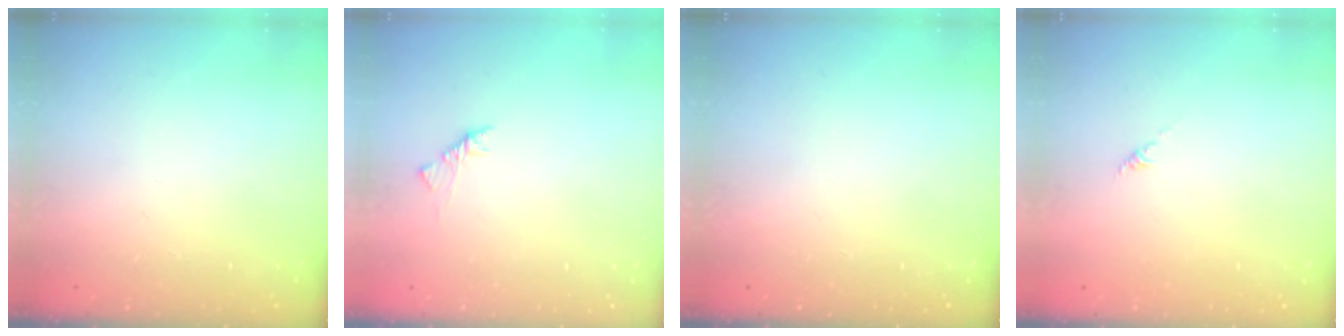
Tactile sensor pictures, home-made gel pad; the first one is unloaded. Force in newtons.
{"total": 1.7, "press": 1.6, "slide": 0.5}
{"total": 0.0}
{"total": 0.0}